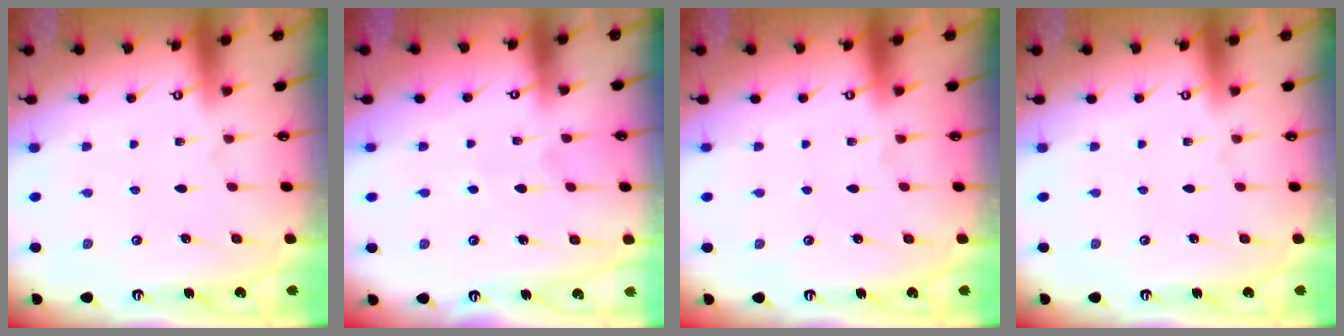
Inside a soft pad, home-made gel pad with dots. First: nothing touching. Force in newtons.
{"total": 4.9, "press": 4.9, "slide": 0.5}
{"total": 0.0}
{"total": 0.0}